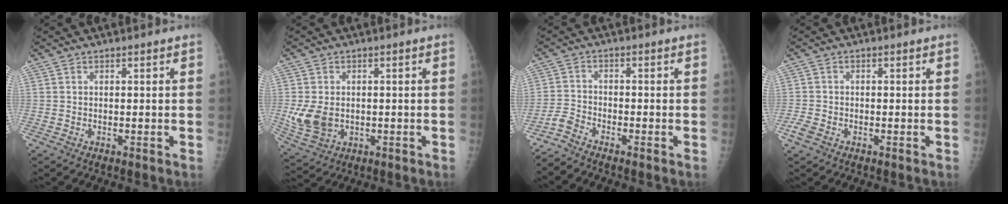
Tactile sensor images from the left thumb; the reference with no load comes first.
{"total": 7.3, "force": [-0.6, 5.5, 4.9], "torque": [-0.093, -0.007, 0.002]}
{"total": 2.9, "force": [-2.9, 0.4, 0.5], "torque": [-0.019, 0.001, -0.067]}
{"total": 2.4, "force": [-1.3, 1.6, 1.2], "torque": [-0.030, 0.000, -0.026]}